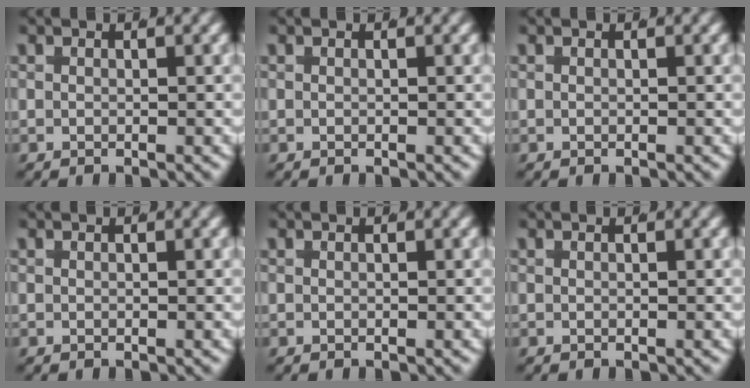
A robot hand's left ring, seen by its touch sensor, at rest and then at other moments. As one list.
[{"total": 0.0}, {"total": 0.0}, {"total": 0.0}, {"total": 0.0}, {"total": 0.0}]